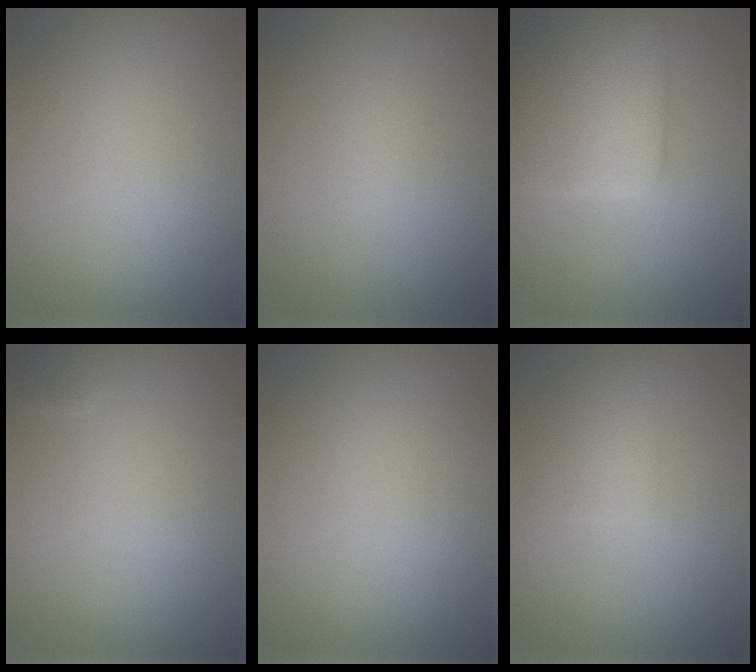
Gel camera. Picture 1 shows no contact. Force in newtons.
{"total": 0.8, "press": 0.8, "slide": 0.1}
{"total": 9.1, "press": 9.0, "slide": 0.4}
{"total": 0.9, "press": 0.8, "slide": 0.1}
{"total": 0.0}
{"total": 2.4, "press": 2.3, "slide": 0.2}